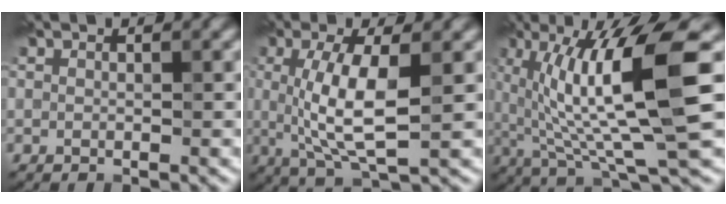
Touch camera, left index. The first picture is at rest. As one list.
[{"total": 6.4, "force": [0.5, 1.9, 6.1], "torque": [-0.125, -0.007, 0.010]}, {"total": 11.5, "force": [2.0, 2.3, 11.1], "torque": [-0.173, 0.003, 0.036]}]